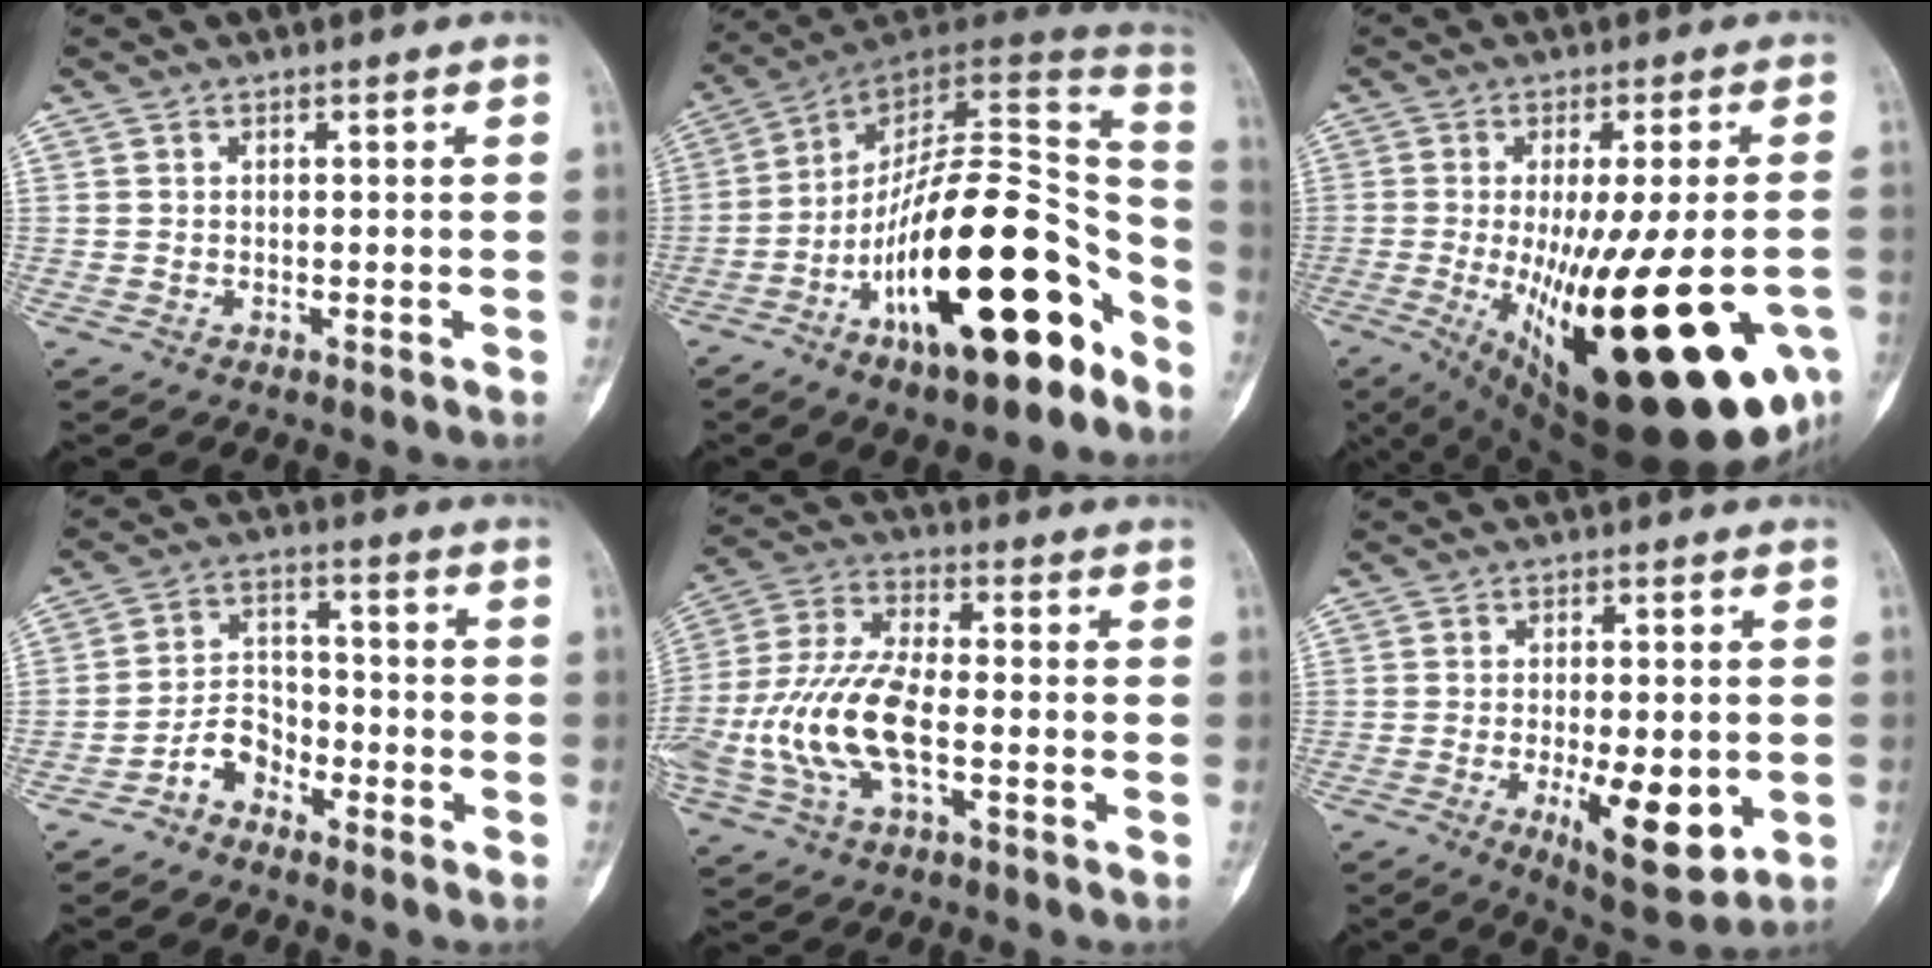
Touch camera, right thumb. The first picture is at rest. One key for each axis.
{"total": 26.3, "fx": -12.7, "fy": 9.6, "fz": 21.0, "tx": -0.287, "ty": 0.085, "tz": -0.203}
{"total": 31.0, "fx": -8.4, "fy": 9.5, "fz": 28.3, "tx": -0.369, "ty": -0.034, "tz": -0.101}
{"total": 5.8, "fx": -3.9, "fy": 3.7, "fz": 2.1, "tx": -0.025, "ty": 0.043, "tz": -0.084}
{"total": 17.3, "fx": -4.0, "fy": 8.0, "fz": 14.8, "tx": -0.330, "ty": 0.026, "tz": -0.074}
{"total": 11.4, "fx": -2.8, "fy": 4.3, "fz": 10.2, "tx": -0.141, "ty": -0.017, "tz": -0.033}